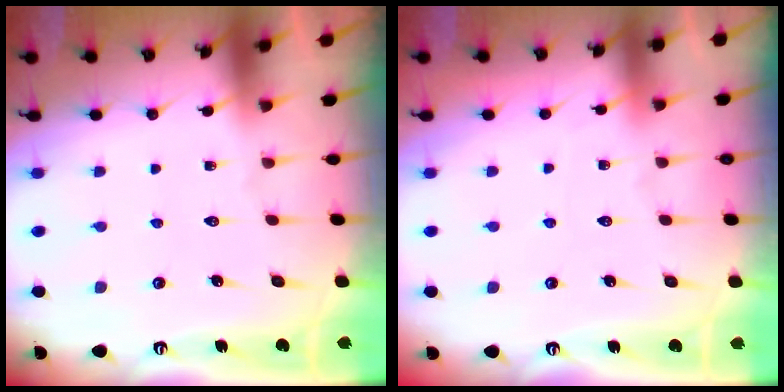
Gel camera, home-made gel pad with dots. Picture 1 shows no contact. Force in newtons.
{"total": 2.3, "press": 2.3, "slide": 0.3}